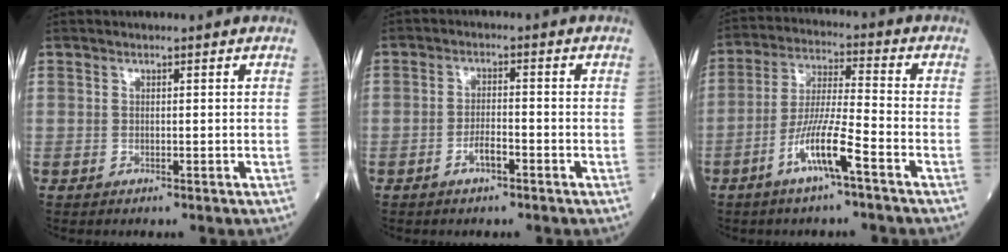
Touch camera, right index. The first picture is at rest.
{"total": 2.8, "force": [-1.6, 0.8, 2.2], "torque": [-0.036, 0.003, -0.031]}
{"total": 8.9, "force": [-4.7, 0.1, 7.6], "torque": [-0.147, -0.002, -0.090]}